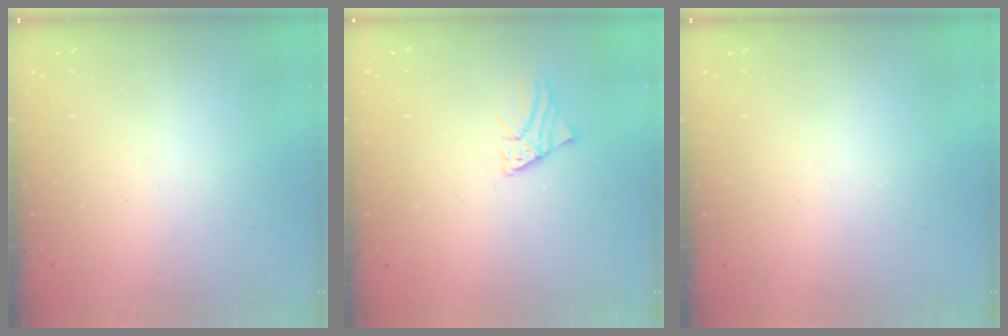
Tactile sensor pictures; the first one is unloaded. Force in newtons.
{"total": 1.5, "press": 1.5, "slide": 0.1}
{"total": 0.0}